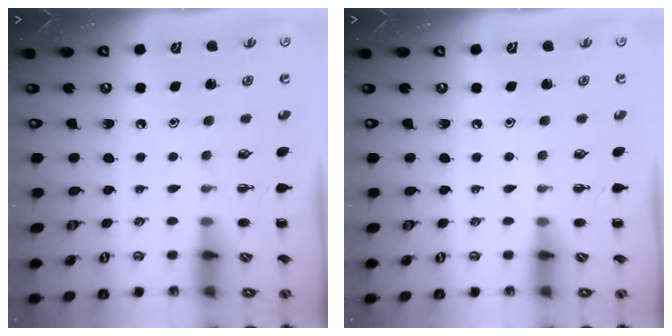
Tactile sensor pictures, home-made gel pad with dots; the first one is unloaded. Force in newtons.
{"total": 0.0}